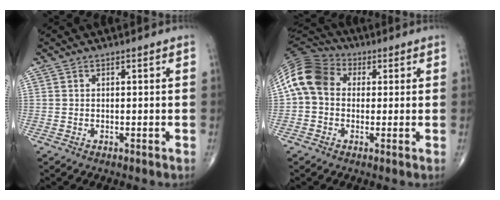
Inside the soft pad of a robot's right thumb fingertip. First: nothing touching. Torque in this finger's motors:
{"motor_torque": [0.13, 0.11, 0.20, 0.00, 0.25]}